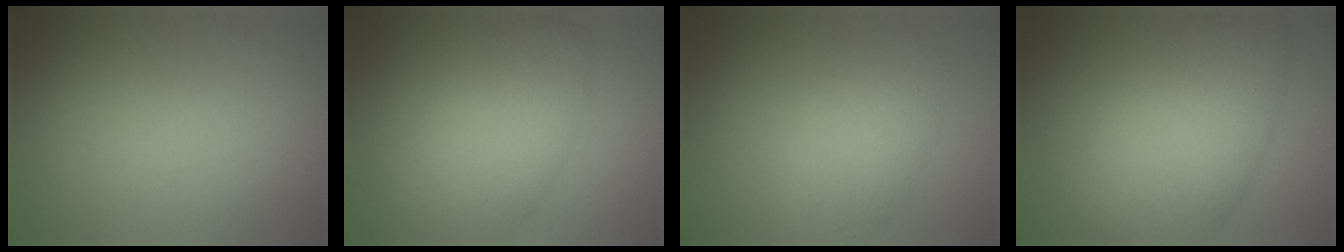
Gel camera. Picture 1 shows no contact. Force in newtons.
{"total": 7.3, "press": 7.3, "slide": 0.4}
{"total": 4.0, "press": 4.0, "slide": 0.2}
{"total": 9.7, "press": 9.7, "slide": 0.3}